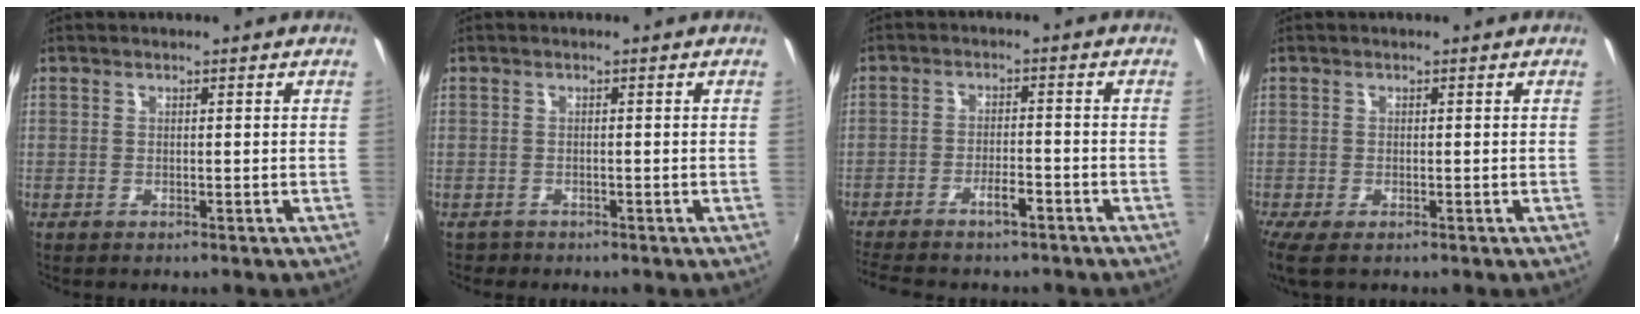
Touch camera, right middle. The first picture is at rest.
{"total": 0.9, "force": [-0.7, 0.6, -0.1], "torque": [-0.001, 0.001, -0.010]}
{"total": 6.4, "force": [-5.1, 1.4, 3.5], "torque": [-0.076, 0.000, -0.086]}
{"total": 3.4, "force": [-1.8, 0.7, 2.8], "torque": [-0.055, -0.015, -0.028]}